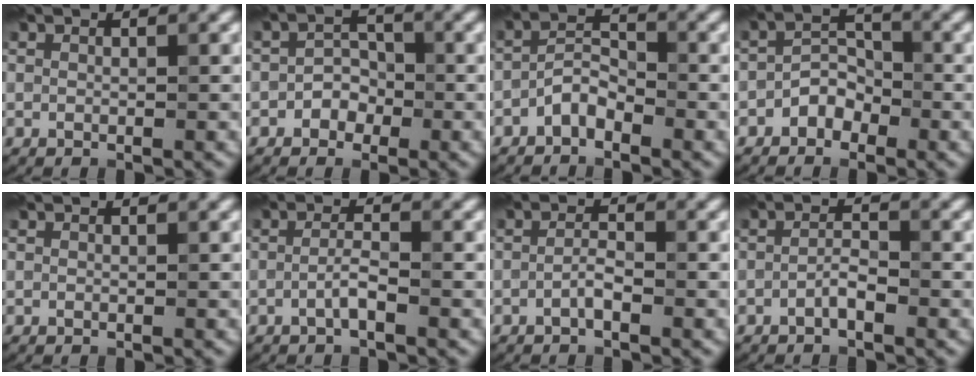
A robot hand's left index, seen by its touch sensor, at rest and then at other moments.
{"total": 2.1, "force": [-0.9, 1.6, 0.8], "torque": [-0.008, 0.007, -0.019]}
{"total": 2.5, "force": [-1.7, 1.2, 1.5], "torque": [-0.024, 0.012, -0.038]}
{"total": 2.5, "force": [-1.5, 1.7, 1.1], "torque": [-0.014, 0.011, -0.032]}
{"total": 0.0}
{"total": 1.7, "force": [-0.8, 0.2, 1.5], "torque": [-0.028, 0.006, -0.019]}
{"total": 1.5, "force": [-0.8, 0.3, 1.2], "torque": [-0.023, 0.006, -0.019]}
{"total": 1.5, "force": [-0.9, 0.3, 1.2], "torque": [-0.023, 0.006, -0.021]}